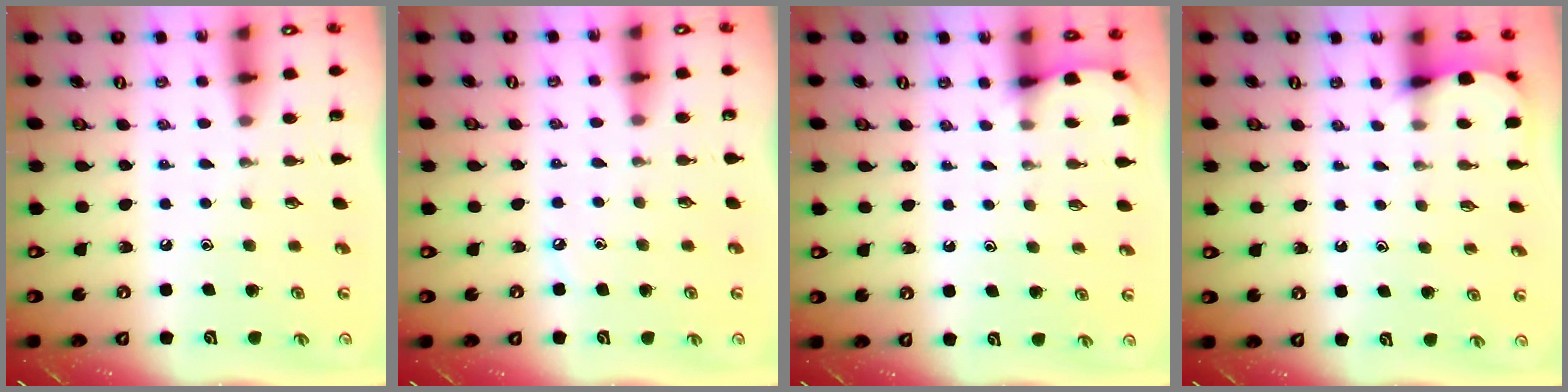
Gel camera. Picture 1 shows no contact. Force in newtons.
{"total": 2.4, "press": 2.4, "slide": 0.3}
{"total": 2.8, "press": 2.8, "slide": 0.1}
{"total": 2.1, "press": 2.1, "slide": 0.1}